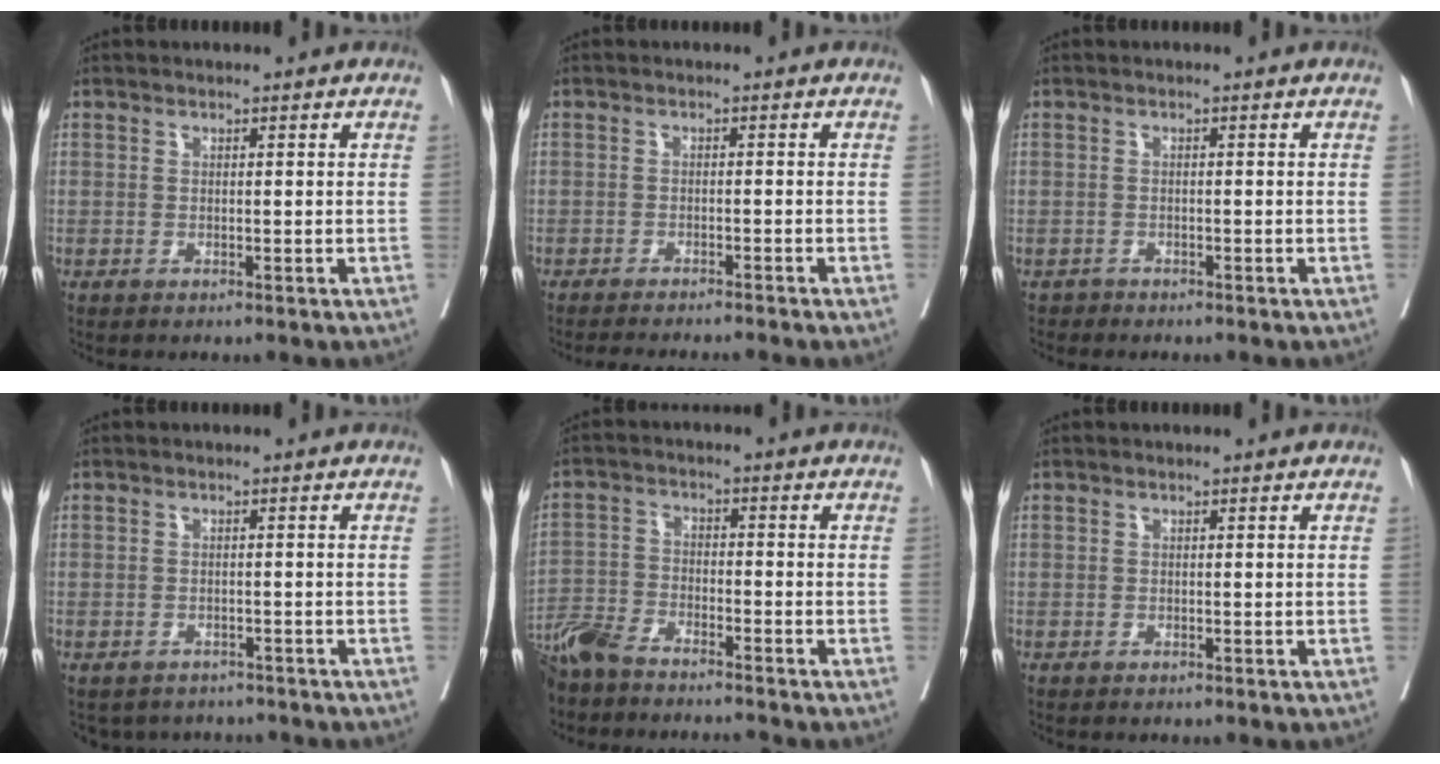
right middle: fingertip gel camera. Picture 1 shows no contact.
{"total": 5.9, "force": [-4.9, -0.7, 3.2], "torque": [-0.017, -0.009, -0.070]}
{"total": 0.8, "force": [-0.7, 0.3, -0.2], "torque": [-0.002, 0.000, -0.015]}
{"total": 5.1, "force": [-4.6, 2.1, 0.0], "torque": [0.009, 0.008, -0.056]}
{"total": 8.3, "force": [-7.6, 1.4, 3.2], "torque": [-0.064, -0.016, -0.140]}
{"total": 0.0}